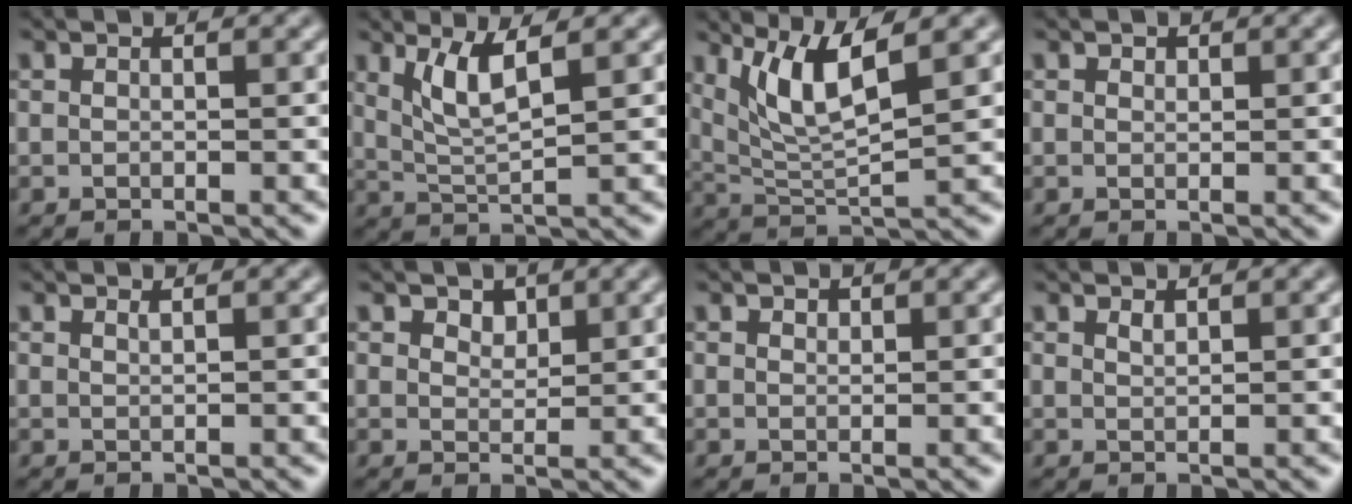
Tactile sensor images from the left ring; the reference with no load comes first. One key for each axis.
{"total": 3.7, "fx": 1.7, "fy": 0.7, "fz": 3.1, "tx": -0.066, "ty": -0.007, "tz": 0.040}
{"total": 5.8, "fx": 2.9, "fy": 1.2, "fz": 4.8, "tx": -0.097, "ty": -0.006, "tz": 0.061}
{"total": 0.5, "fx": 0.4, "fy": 0.3, "fz": 0.1, "tx": -0.001, "ty": -0.002, "tz": 0.007}
{"total": 0.6, "fx": 0.5, "fy": 0.1, "fz": 0.3, "tx": -0.001, "ty": -0.002, "tz": 0.009}
{"total": 1.5, "fx": 1.0, "fy": 1.0, "fz": 0.6, "tx": -0.010, "ty": -0.004, "tz": 0.014}
{"total": 0.6, "fx": 0.5, "fy": 0.4, "fz": 0.2, "tx": -0.003, "ty": -0.001, "tz": 0.009}
{"total": 0.7, "fx": 0.6, "fy": 0.2, "fz": 0.3, "tx": -0.006, "ty": -0.002, "tz": 0.013}